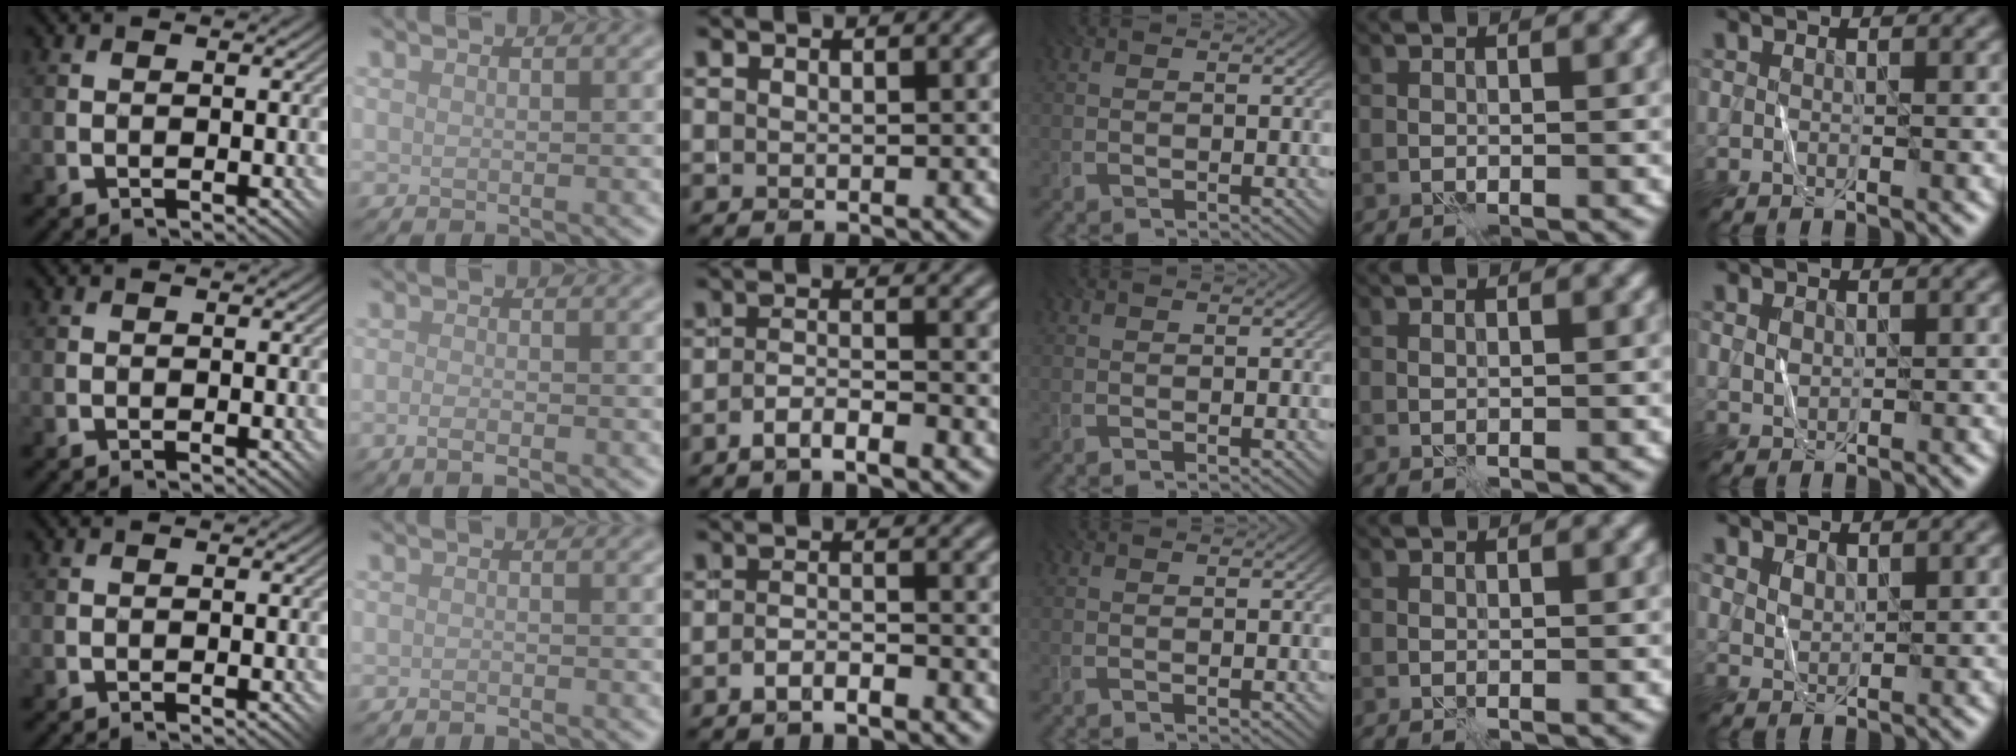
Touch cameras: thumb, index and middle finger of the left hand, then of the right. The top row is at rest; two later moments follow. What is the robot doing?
{"motion": "fold", "object": "shorts"}